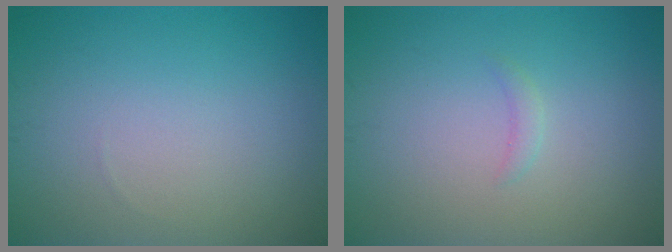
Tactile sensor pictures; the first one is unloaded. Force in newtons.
{"total": 0.7, "press": 0.7, "slide": 0.1}